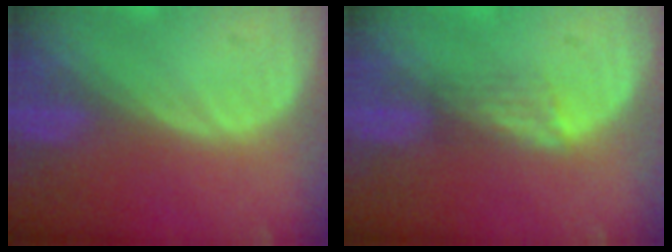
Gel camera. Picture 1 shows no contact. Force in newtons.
{"total": 2.4, "press": 1.9, "slide": 1.5}